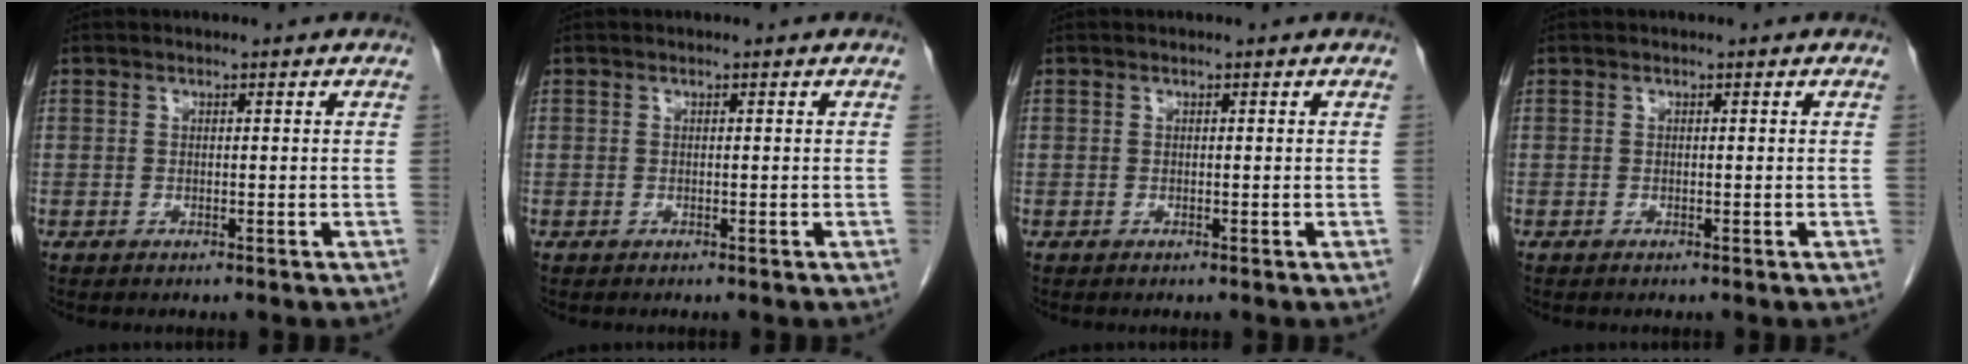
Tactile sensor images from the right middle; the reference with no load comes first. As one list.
[{"total": 0.0}, {"total": 0.0}, {"total": 0.0}]